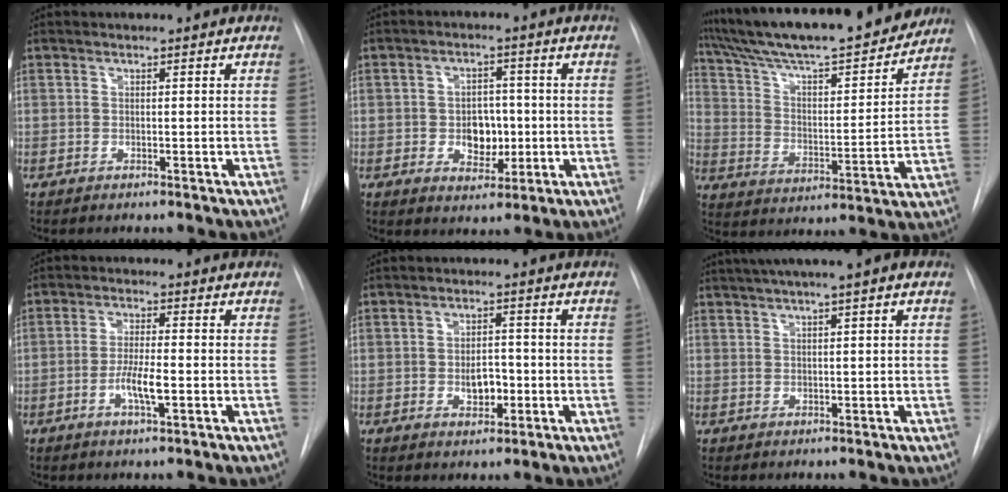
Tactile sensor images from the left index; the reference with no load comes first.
{"total": 5.7, "force": [-0.9, 4.0, 3.9], "torque": [-0.054, 0.005, -0.006]}
{"total": 23.2, "force": [20.3, 3.0, 10.8], "torque": [-0.183, -0.006, 0.309]}
{"total": 4.8, "force": [-1.8, 0.7, 4.4], "torque": [-0.086, -0.007, -0.034]}
{"total": 4.1, "force": [-1.2, 2.4, 3.1], "torque": [-0.045, -0.001, -0.014]}
{"total": 7.3, "force": [4.6, 0.1, 5.6], "torque": [-0.090, 0.032, 0.067]}